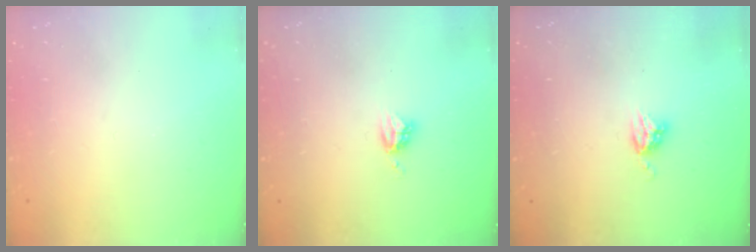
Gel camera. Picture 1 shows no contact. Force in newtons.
{"total": 3.8, "press": 3.7, "slide": 0.4}
{"total": 5.6, "press": 5.6, "slide": 0.7}